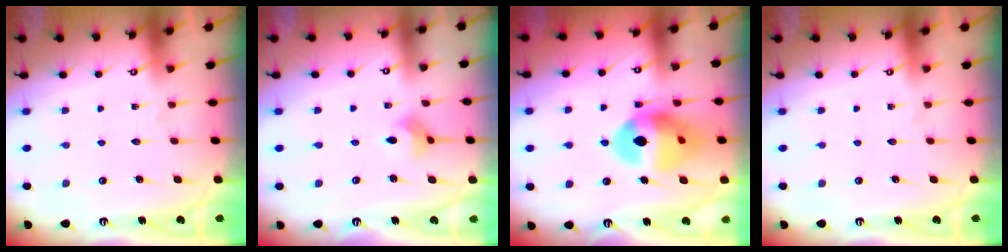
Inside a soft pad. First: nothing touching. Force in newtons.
{"total": 3.6, "press": 3.6, "slide": 0.4}
{"total": 14.8, "press": 14.7, "slide": 1.4}
{"total": 0.0}